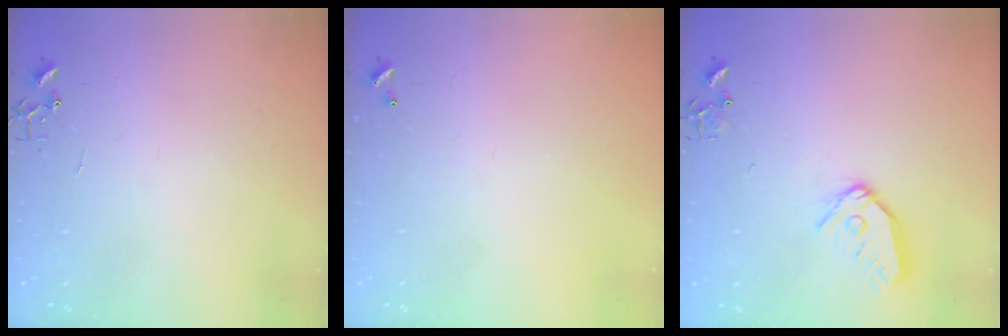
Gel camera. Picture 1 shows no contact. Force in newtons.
{"total": 0.0}
{"total": 12.5, "press": 12.4, "slide": 1.6}